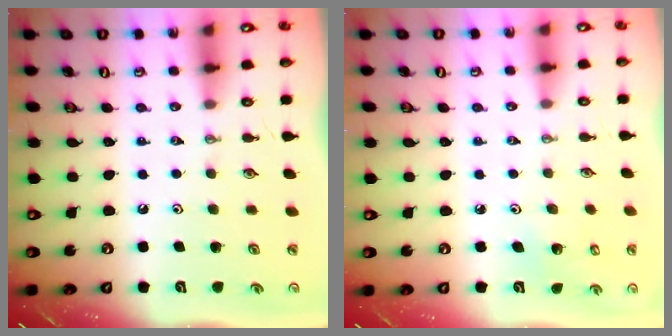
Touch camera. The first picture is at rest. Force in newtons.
{"total": 3.2, "press": 3.1, "slide": 0.4}